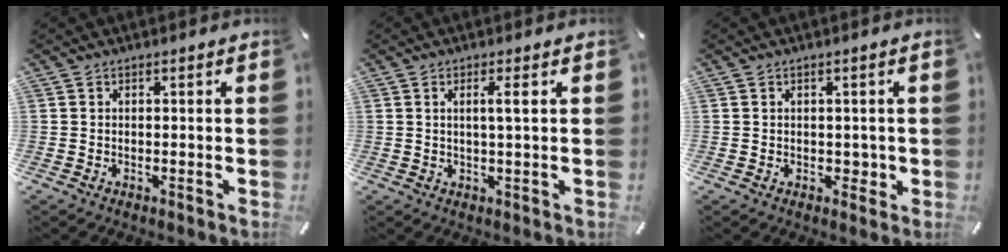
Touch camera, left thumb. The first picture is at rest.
{"total": 3.6, "force": [0.9, 0.1, 3.4], "torque": [-0.069, -0.002, 0.012]}
{"total": 1.9, "force": [0.0, 1.6, 1.0], "torque": [-0.001, -0.002, -0.003]}